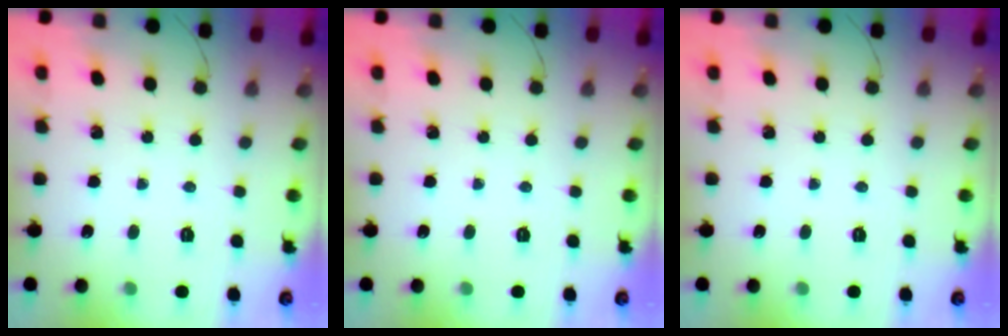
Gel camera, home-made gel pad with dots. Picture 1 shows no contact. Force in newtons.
{"total": 0.0}
{"total": 0.0}